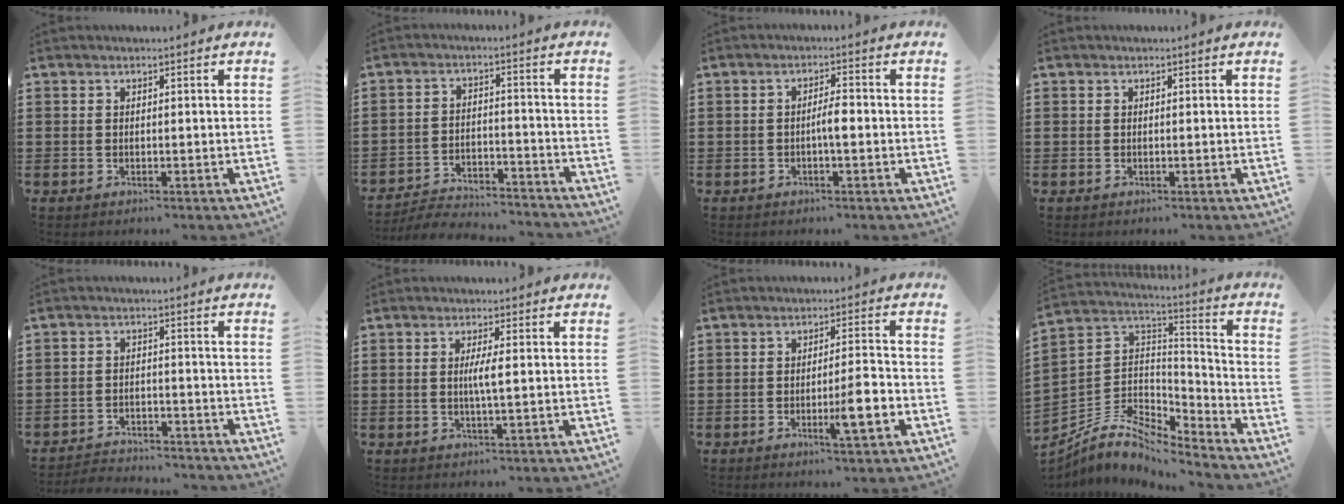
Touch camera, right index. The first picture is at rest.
{"total": 4.8, "force": [-4.7, 0.7, 0.7], "torque": [-0.022, 0.004, -0.099]}
{"total": 3.0, "force": [-0.6, 0.6, 2.9], "torque": [-0.059, 0.000, -0.015]}
{"total": 0.0}
{"total": 3.5, "force": [-3.4, 0.4, 0.0], "torque": [-0.007, 0.003, -0.075]}
{"total": 2.9, "force": [0.1, -0.1, 2.9], "torque": [-0.054, -0.007, -0.001]}
{"total": 6.5, "force": [-2.3, 0.7, 6.0], "torque": [-0.094, -0.004, -0.038]}
{"total": 7.1, "force": [-5.5, 3.2, 3.0], "torque": [-0.079, -0.002, -0.112]}